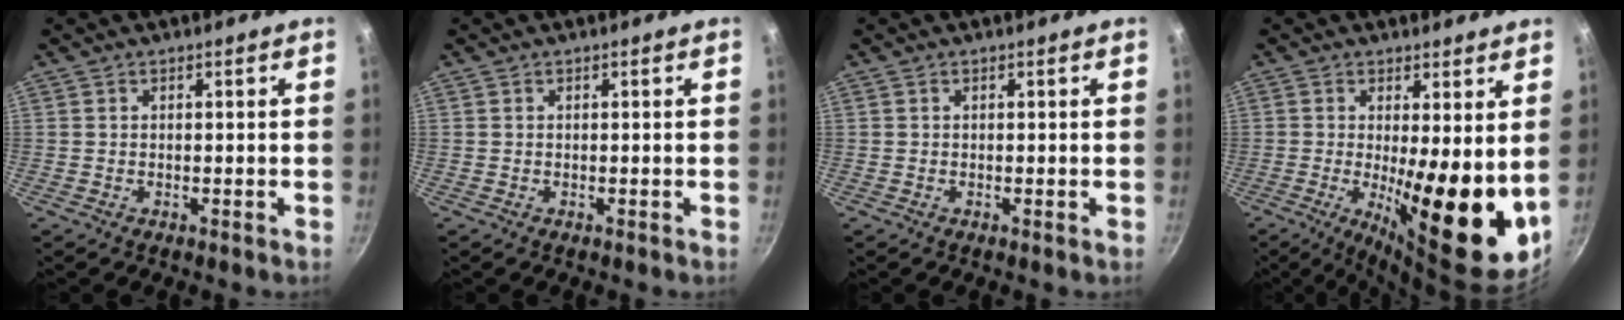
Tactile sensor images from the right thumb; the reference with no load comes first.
{"total": 0.0}
{"total": 0.0}
{"total": 15.7, "force": [-0.1, 3.9, 15.2], "torque": [-0.208, -0.029, 0.003]}